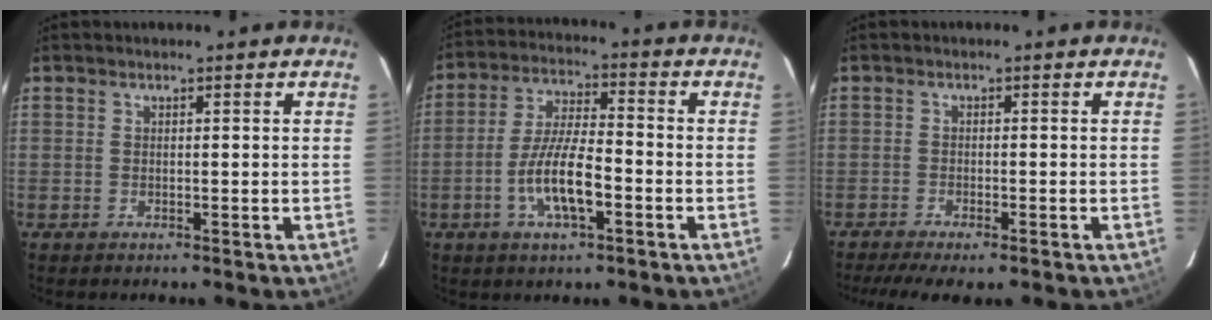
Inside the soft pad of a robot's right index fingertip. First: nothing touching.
{"total": 10.2, "force": [-3.8, 2.7, 9.1], "torque": [-0.183, -0.001, -0.068]}
{"total": 7.1, "force": [-5.6, 1.3, 4.2], "torque": [-0.100, -0.026, -0.089]}